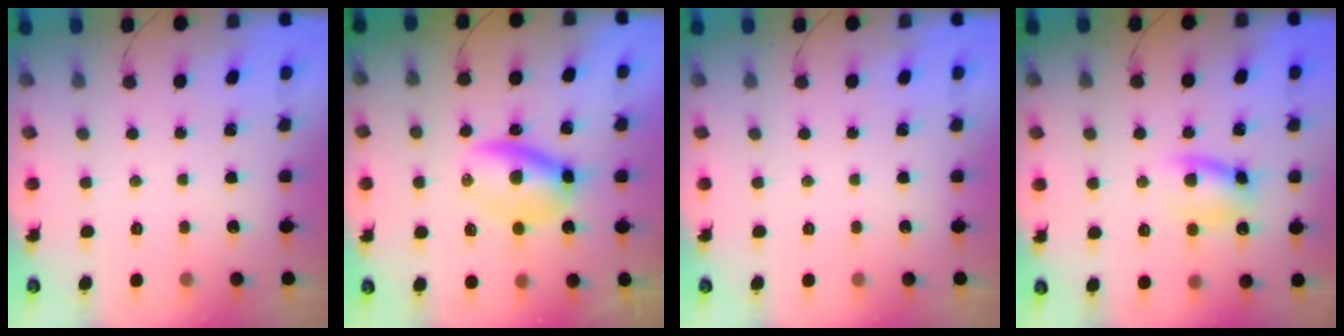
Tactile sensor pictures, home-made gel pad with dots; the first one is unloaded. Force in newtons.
{"total": 6.1, "press": 6.0, "slide": 1.3}
{"total": 0.0}
{"total": 9.2, "press": 9.2, "slide": 0.9}